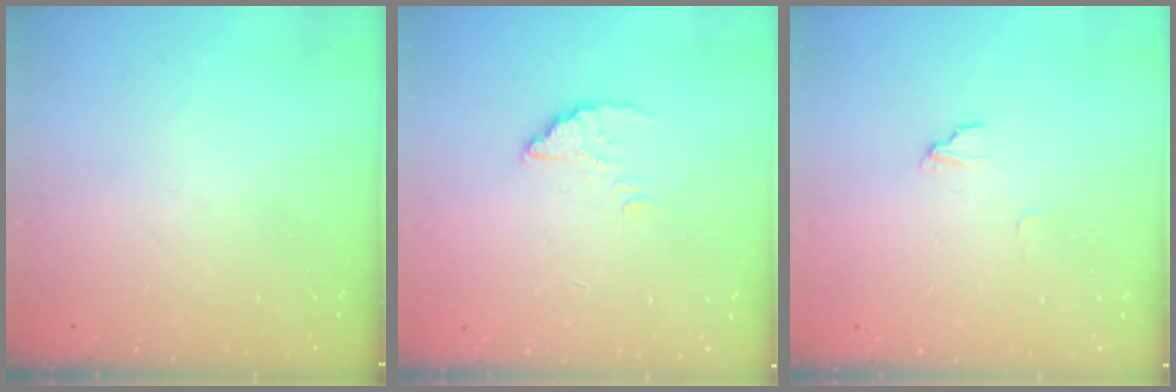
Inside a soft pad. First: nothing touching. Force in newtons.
{"total": 2.2, "press": 2.2, "slide": 0.2}
{"total": 3.1, "press": 3.1, "slide": 0.3}